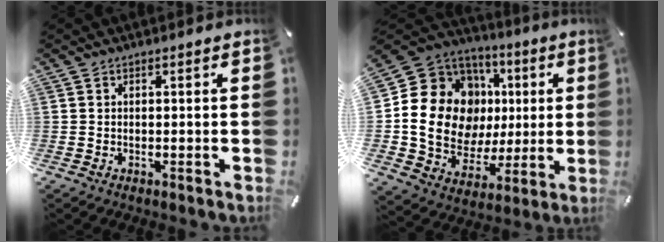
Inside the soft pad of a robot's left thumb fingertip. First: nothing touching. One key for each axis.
{"total": 18.2, "fx": 2.3, "fy": 15.4, "fz": 9.5, "tx": -0.170, "ty": -0.019, "tz": 0.059}